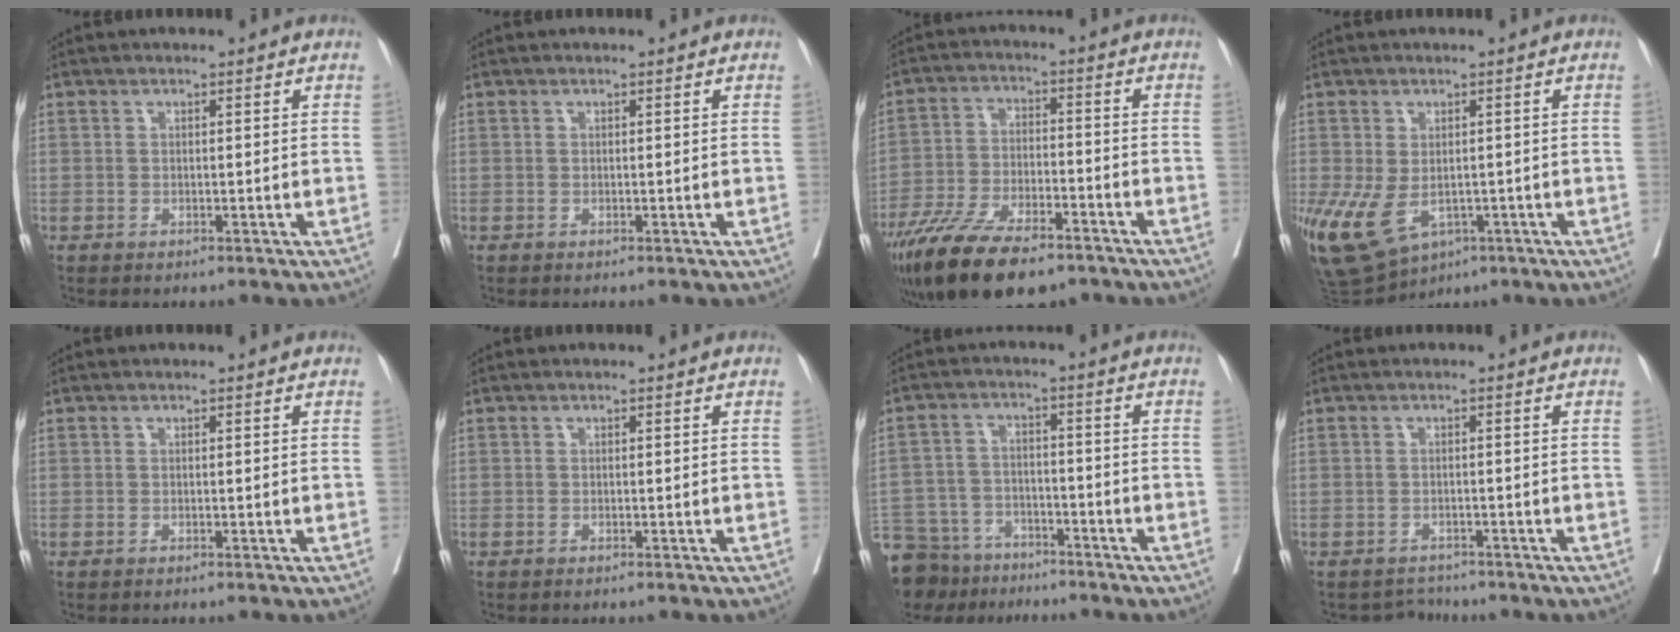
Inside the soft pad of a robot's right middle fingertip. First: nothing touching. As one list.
[{"total": 0.0}, {"total": 15.6, "force": [-11.4, 4.7, 9.6], "torque": [-0.191, -0.030, -0.200]}, {"total": 11.3, "force": [-4.5, 7.2, 7.6], "torque": [-0.159, -0.015, -0.058]}, {"total": 0.9, "force": [-0.7, -0.1, 0.5], "torque": [-0.005, 0.000, -0.009]}, {"total": 1.2, "force": [-1.0, -0.1, 0.7], "torque": [-0.008, 0.000, -0.012]}, {"total": 15.0, "force": [-12.0, 7.6, 4.6], "torque": [-0.121, 0.002, -0.188]}, {"total": 2.2, "force": [-2.0, 0.3, -1.0], "torque": [0.014, -0.007, -0.031]}]